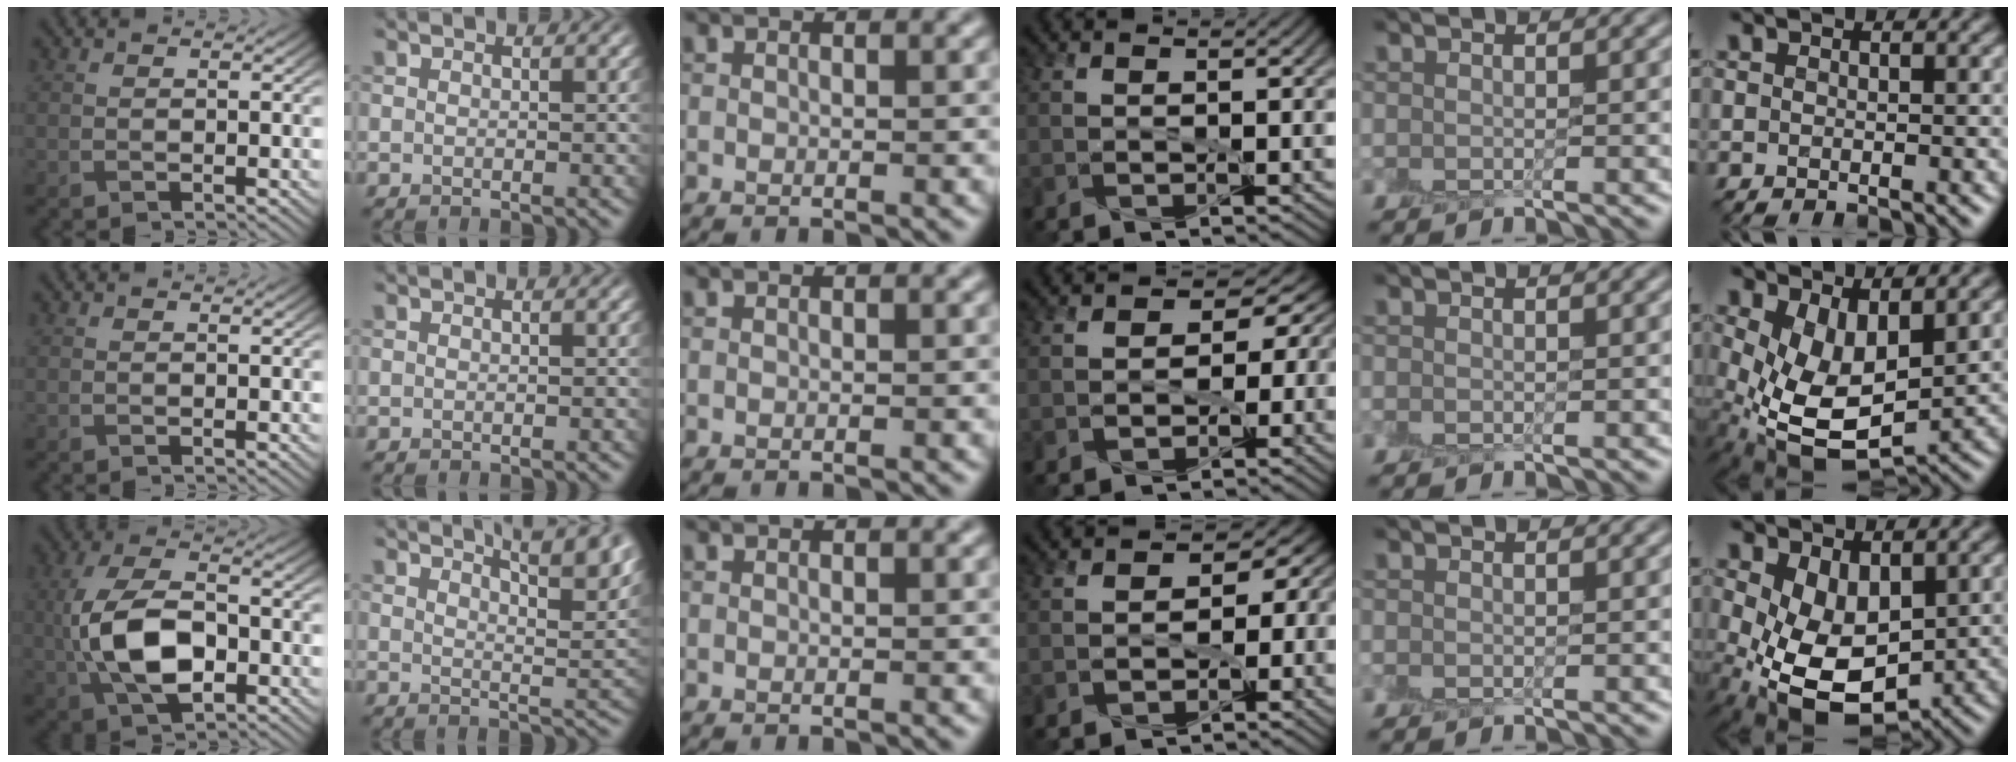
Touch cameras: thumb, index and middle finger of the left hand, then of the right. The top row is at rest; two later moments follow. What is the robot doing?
{"motion": "peel", "object": "lint roller sheet"}